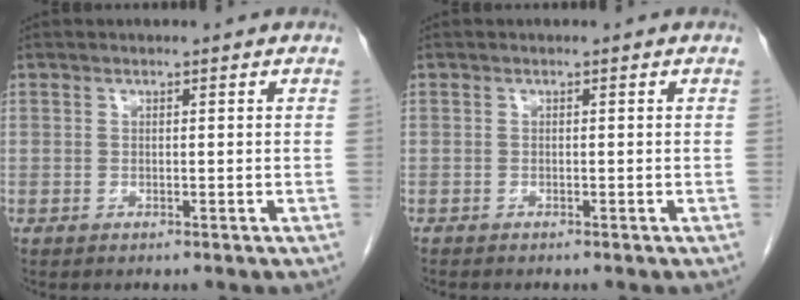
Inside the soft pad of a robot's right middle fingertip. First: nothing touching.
{"total": 0.5, "force": [-0.5, 0.1, 0.1], "torque": [-0.004, 0.000, -0.010]}